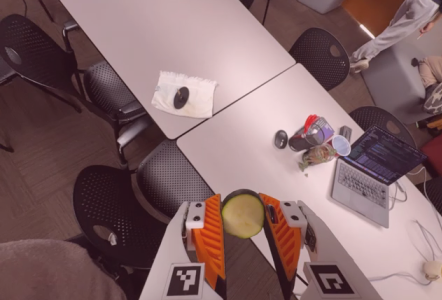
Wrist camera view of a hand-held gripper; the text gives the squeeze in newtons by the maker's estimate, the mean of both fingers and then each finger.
{"total": 9.2, "left": 9.2, "right": 9.3}